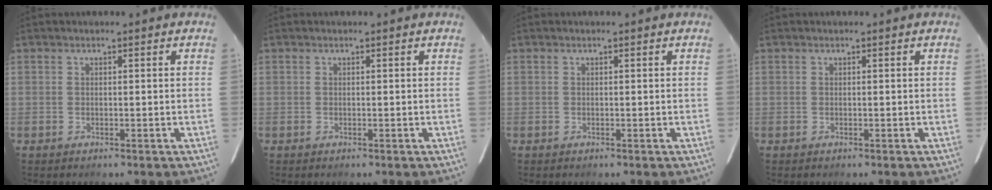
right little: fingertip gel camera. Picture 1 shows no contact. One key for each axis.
{"total": 0.0}
{"total": 0.0}
{"total": 0.0}